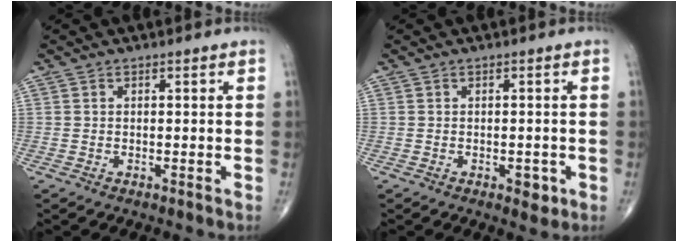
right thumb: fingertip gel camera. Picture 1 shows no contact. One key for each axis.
{"total": 2.5, "fx": -0.9, "fy": 1.4, "fz": 1.8, "tx": -0.009, "ty": 0.002, "tz": -0.009}